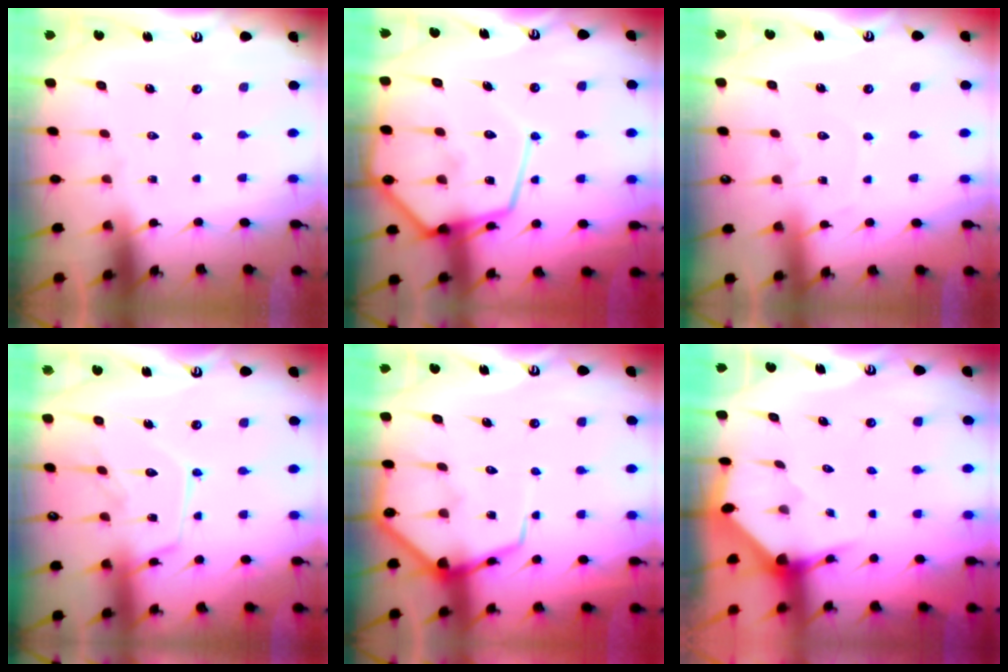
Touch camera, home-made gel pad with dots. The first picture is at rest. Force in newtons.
{"total": 18.8, "press": 18.7, "slide": 1.7}
{"total": 4.0, "press": 3.9, "slide": 0.5}
{"total": 12.8, "press": 12.7, "slide": 1.2}
{"total": 9.5, "press": 9.5, "slide": 0.9}
{"total": 3.3, "press": 3.3, "slide": 0.1}